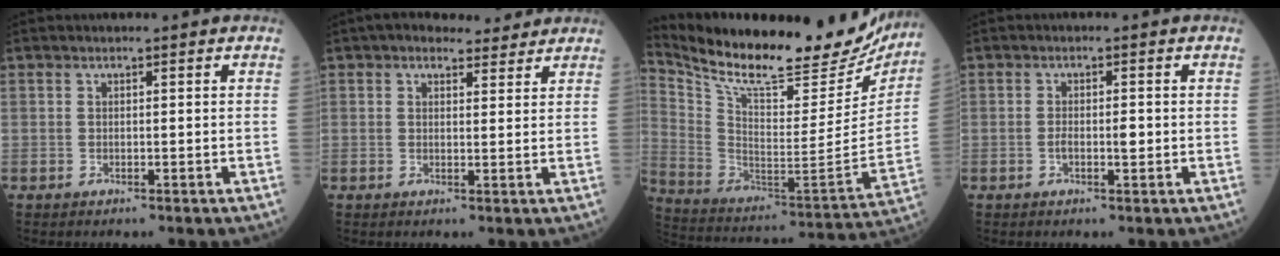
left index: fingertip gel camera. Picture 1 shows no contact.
{"total": 5.6, "force": [4.8, 2.3, 1.8], "torque": [-0.022, 0.019, 0.067]}
{"total": 28.3, "force": [24.5, 7.1, 12.3], "torque": [-0.223, -0.048, 0.355]}
{"total": 2.2, "force": [-0.3, 0.6, 2.0], "torque": [-0.039, 0.002, -0.006]}